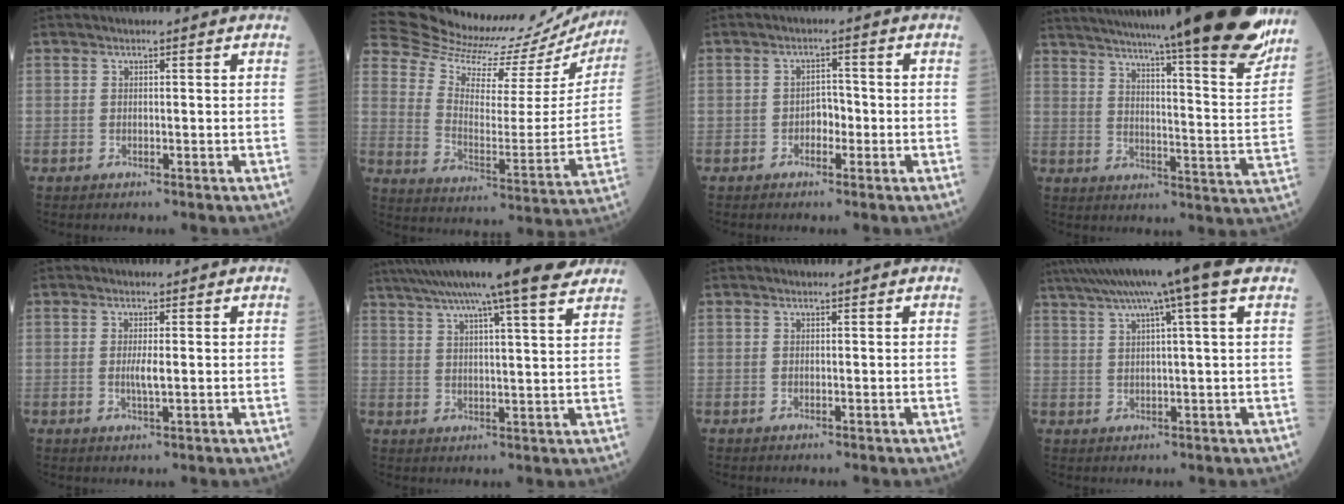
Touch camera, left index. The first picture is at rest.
{"total": 22.8, "force": [22.2, 3.5, 3.8], "torque": [-0.075, -0.090, 0.292]}
{"total": 2.3, "force": [-1.1, 1.4, 1.5], "torque": [-0.016, 0.005, -0.022]}
{"total": 29.4, "force": [24.9, 0.9, 15.6], "torque": [-0.238, -0.071, 0.324]}
{"total": 2.1, "force": [-0.2, 0.2, 2.1], "torque": [-0.045, -0.007, -0.002]}
{"total": 17.9, "force": [14.5, 0.5, 10.4], "torque": [-0.180, 0.026, 0.202]}
{"total": 0.0}
{"total": 12.4, "force": [8.3, -0.8, 9.2], "torque": [-0.162, 0.034, 0.112]}